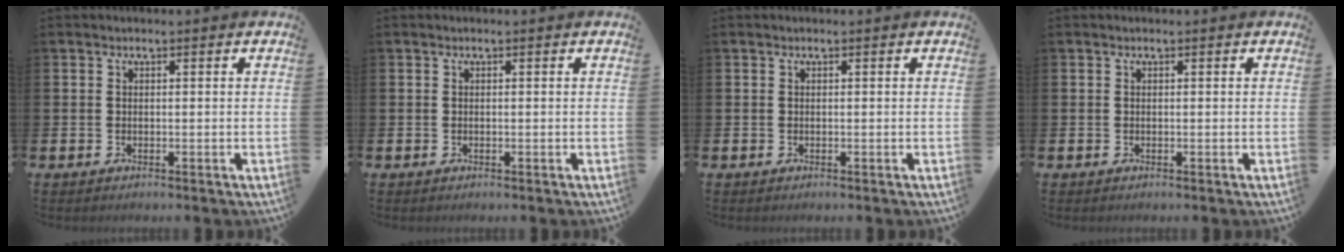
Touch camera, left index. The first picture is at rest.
{"total": 0.0}
{"total": 0.0}
{"total": 0.0}